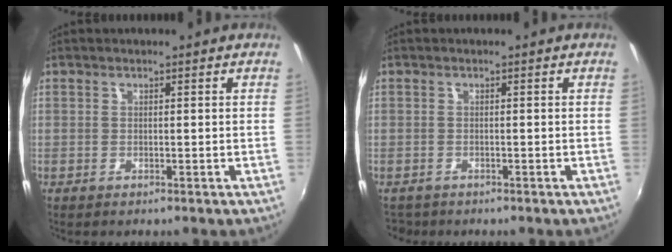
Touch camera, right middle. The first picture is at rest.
{"total": 2.0, "force": [-1.6, 1.1, 0.3], "torque": [-0.011, -0.007, -0.028]}